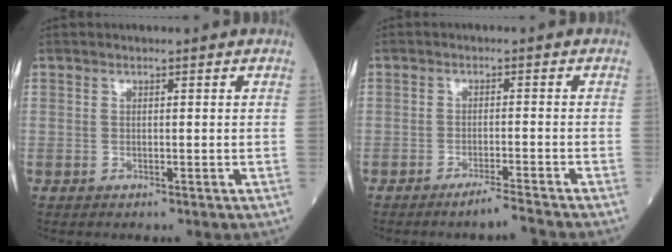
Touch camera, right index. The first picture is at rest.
{"total": 3.5, "force": [-3.0, -1.0, 1.6], "torque": [-0.030, -0.008, -0.053]}